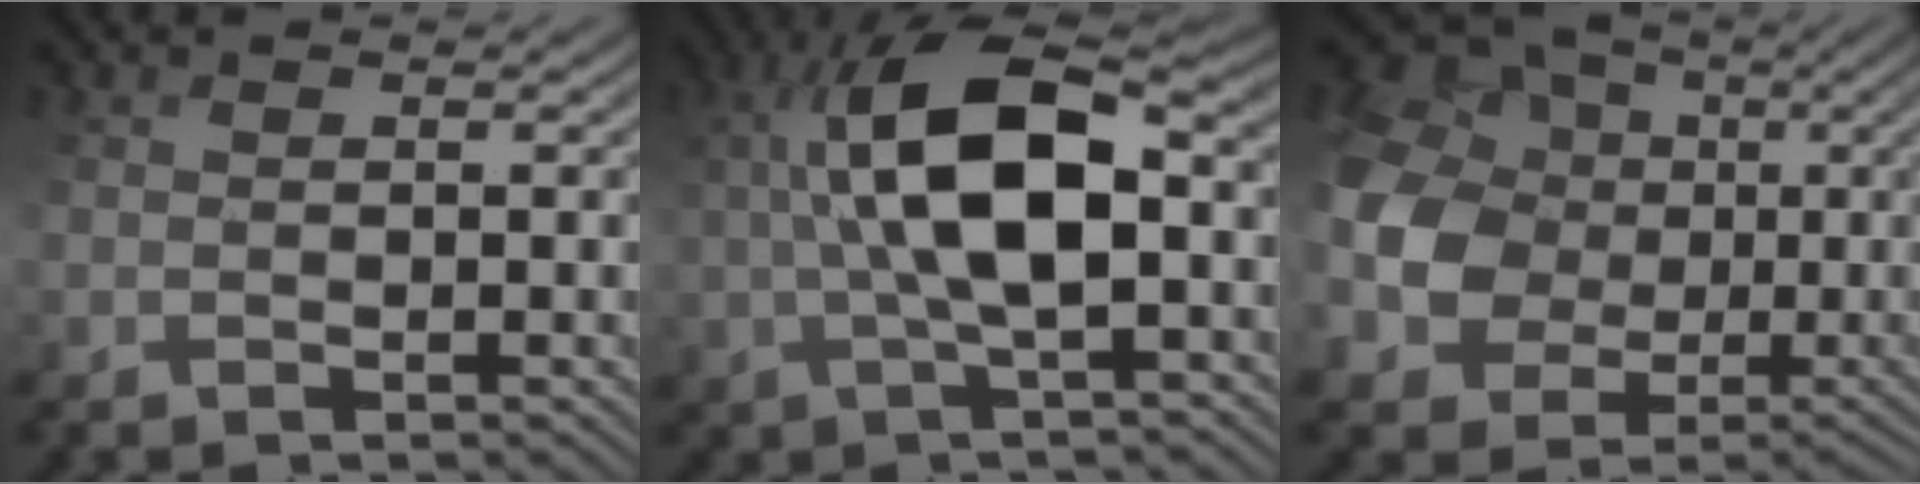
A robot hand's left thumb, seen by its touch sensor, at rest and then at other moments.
{"total": 10.0, "force": [1.9, 3.2, 9.3], "torque": [-0.167, 0.026, 0.034]}
{"total": 14.7, "force": [1.3, 13.5, 5.8], "torque": [-0.217, -0.006, 0.012]}